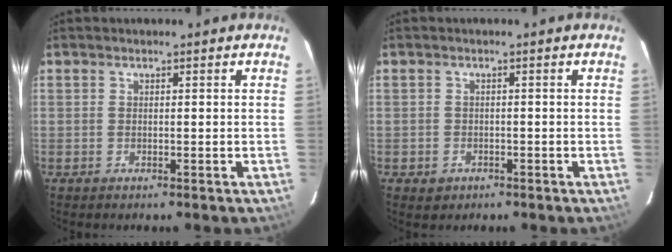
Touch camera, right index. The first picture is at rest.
{"total": 2.5, "force": [-1.2, 2.1, 0.6], "torque": [-0.017, 0.000, -0.013]}